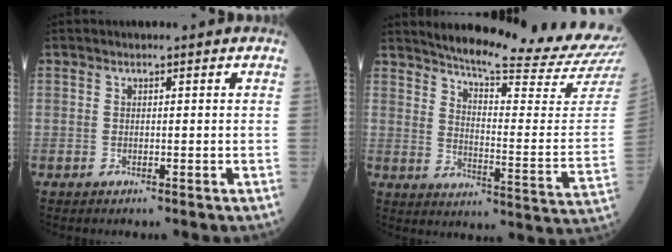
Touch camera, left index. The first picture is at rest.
{"total": 22.9, "force": [21.1, -0.7, 8.9], "torque": [-0.140, -0.106, 0.262]}